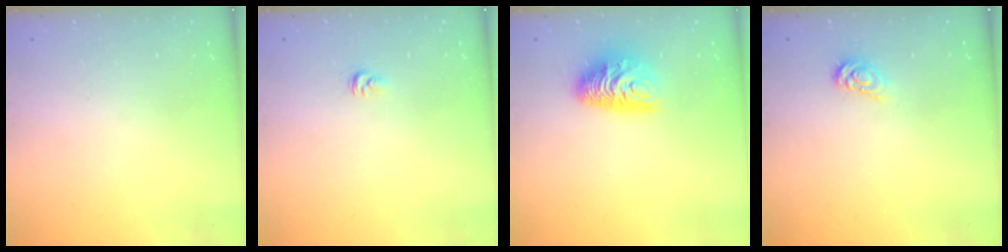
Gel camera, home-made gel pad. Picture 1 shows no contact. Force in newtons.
{"total": 2.7, "press": 2.7, "slide": 0.2}
{"total": 9.7, "press": 9.7, "slide": 0.4}
{"total": 3.2, "press": 3.2, "slide": 0.1}